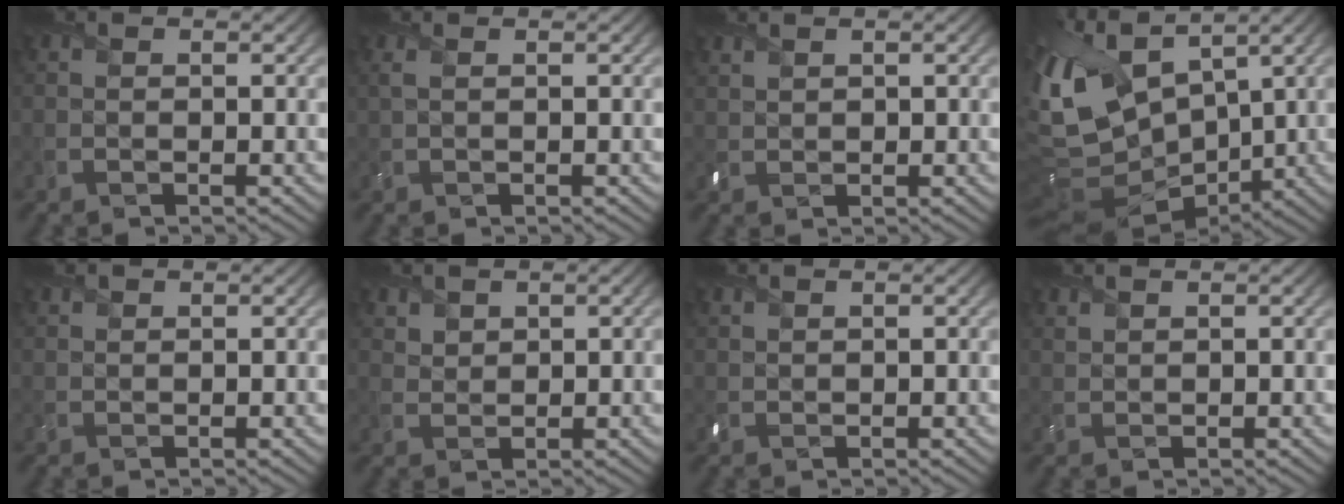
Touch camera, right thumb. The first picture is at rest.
{"total": 0.8, "force": [0.4, 0.2, 0.7], "torque": [-0.022, 0.004, 0.009]}
{"total": 1.3, "force": [1.0, 0.6, 0.5], "torque": [-0.019, 0.003, 0.027]}
{"total": 14.2, "force": [3.8, 8.2, 10.9], "torque": [-0.283, -0.009, 0.091]}
{"total": 0.8, "force": [0.8, 0.3, 0.2], "torque": [-0.007, 0.002, 0.019]}
{"total": 2.0, "force": [1.5, 1.2, 0.6], "torque": [-0.017, -0.001, 0.036]}
{"total": 0.9, "force": [0.8, 0.3, 0.3], "torque": [-0.015, 0.003, 0.022]}
{"total": 1.1, "force": [1.0, 0.2, 0.2], "torque": [-0.015, 0.002, 0.028]}